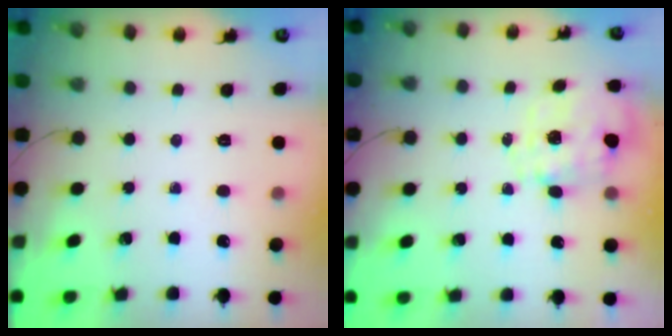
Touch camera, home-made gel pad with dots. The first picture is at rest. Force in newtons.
{"total": 1.3, "press": 1.2, "slide": 0.5}